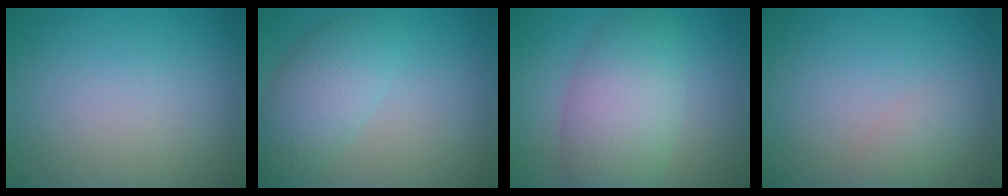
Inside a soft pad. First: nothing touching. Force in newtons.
{"total": 4.3, "press": 4.3, "slide": 0.2}
{"total": 6.9, "press": 6.9, "slide": 0.4}
{"total": 1.5, "press": 1.5, "slide": 0.1}